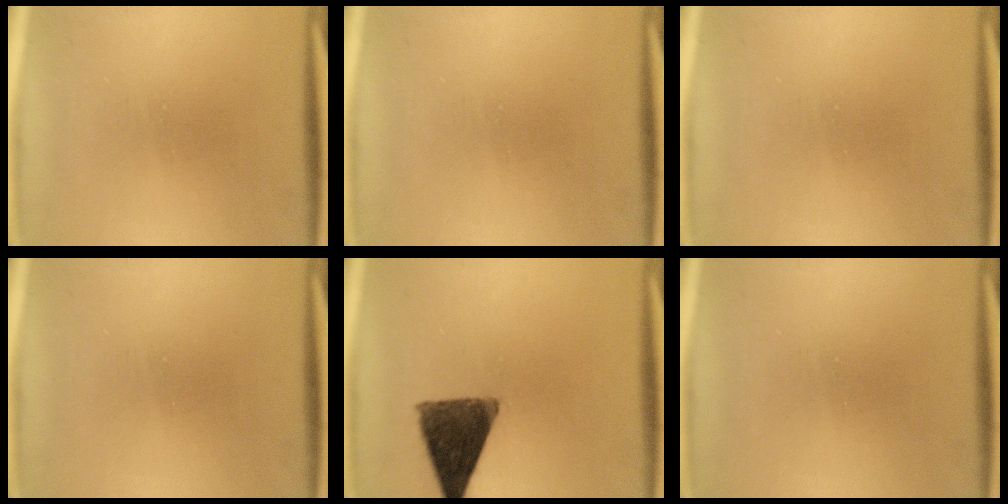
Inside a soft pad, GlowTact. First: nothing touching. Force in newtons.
{"total": 0.0}
{"total": 0.0}
{"total": 0.0}
{"total": 11.9}
{"total": 0.0}